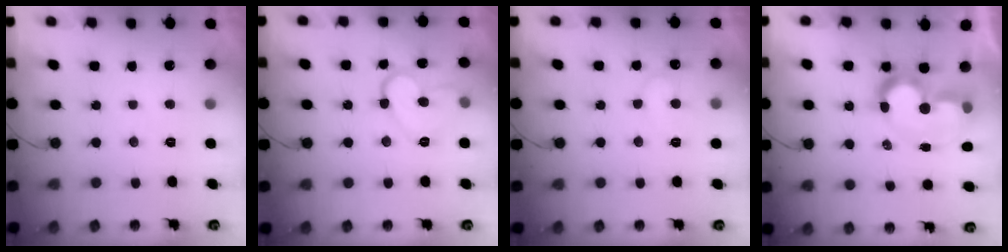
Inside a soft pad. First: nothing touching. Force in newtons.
{"total": 11.6, "press": 11.5, "slide": 0.4}
{"total": 7.5, "press": 7.5, "slide": 0.4}
{"total": 11.3, "press": 10.8, "slide": 3.4}